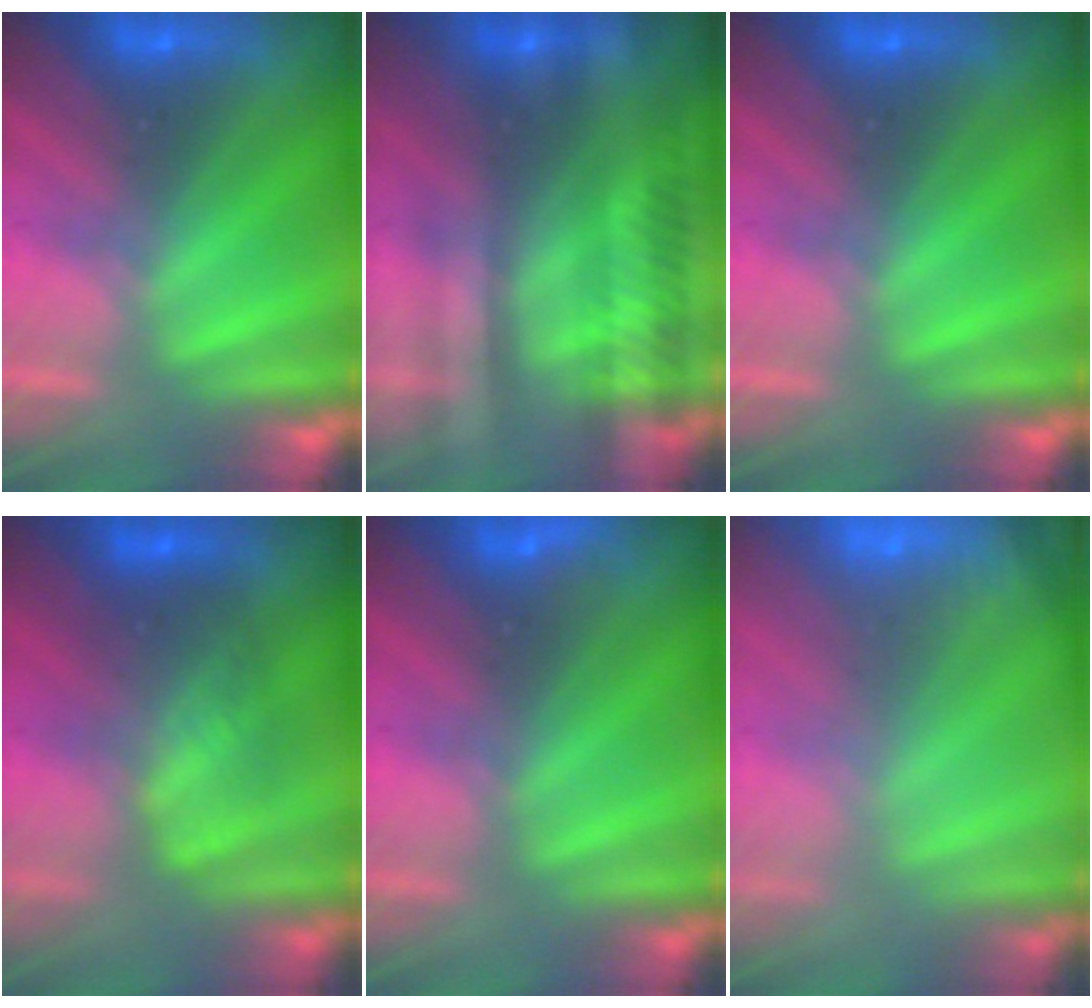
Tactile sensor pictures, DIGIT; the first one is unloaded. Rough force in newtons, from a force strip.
{"total": 2.3}
{"total": 0.0}
{"total": 3.9}
{"total": 2.9}
{"total": 6.0}